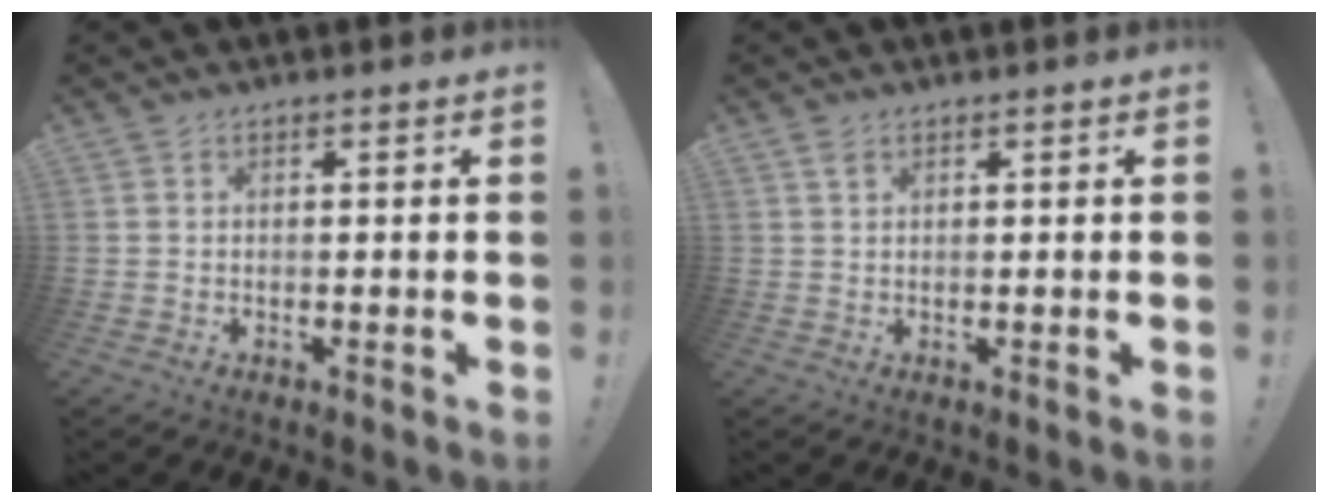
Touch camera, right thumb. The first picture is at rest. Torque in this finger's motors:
{"motor_torque": [-0.32, -0.06, 0.05, 0.02, 0.08]}